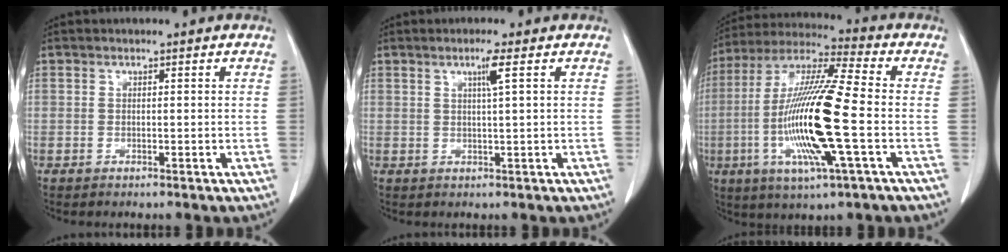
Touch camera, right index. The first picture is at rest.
{"total": 2.5, "force": [1.0, -0.6, 2.2], "torque": [-0.041, -0.003, 0.019]}
{"total": 18.5, "force": [-3.6, 1.0, 18.1], "torque": [-0.373, -0.013, -0.074]}